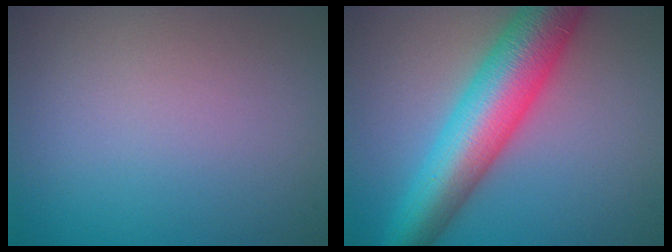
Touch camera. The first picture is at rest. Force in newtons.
{"total": 10.1, "press": 10.1, "slide": 0.2}